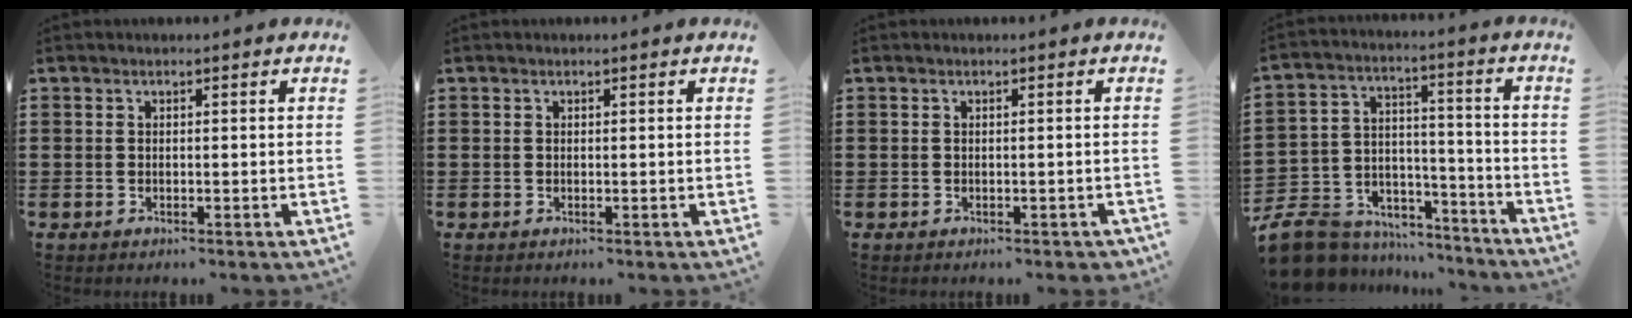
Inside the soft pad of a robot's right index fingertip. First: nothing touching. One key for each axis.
{"total": 0.0}
{"total": 0.0}
{"total": 8.6, "fx": -7.2, "fy": 4.7, "fz": 1.1, "tx": -0.048, "ty": 0.012, "tz": -0.137}